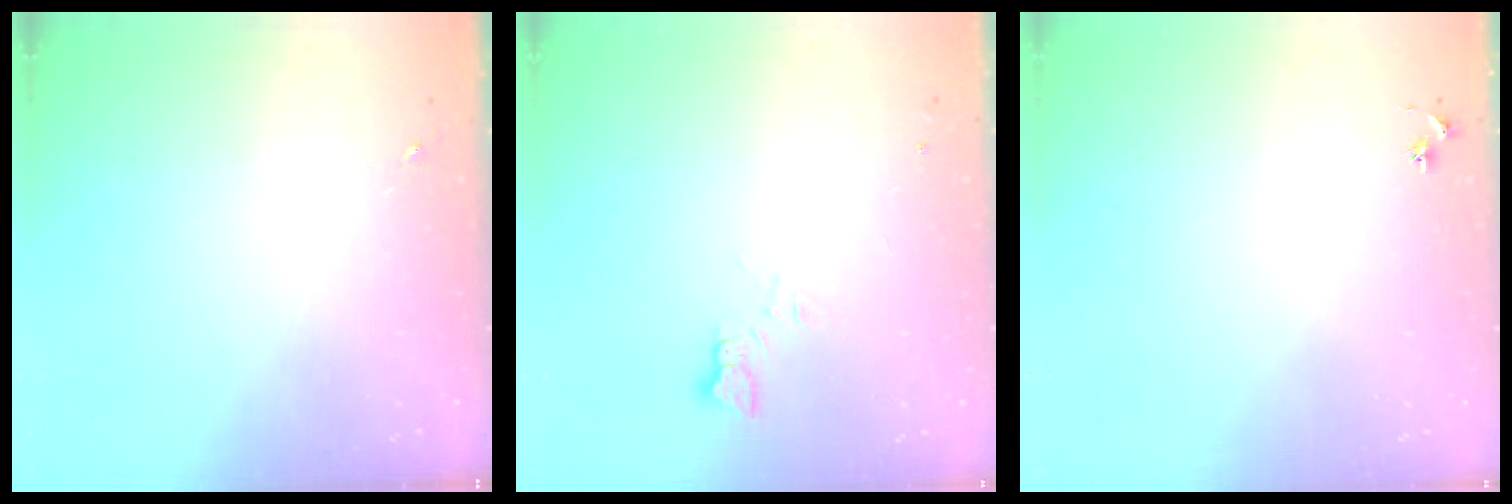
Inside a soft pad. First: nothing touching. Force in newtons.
{"total": 4.1, "press": 4.0, "slide": 0.4}
{"total": 2.5, "press": 2.5, "slide": 0.3}